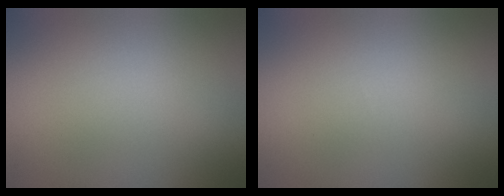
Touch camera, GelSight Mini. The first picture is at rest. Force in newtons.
{"total": 0.0}